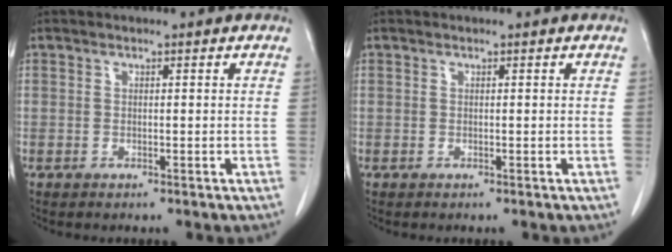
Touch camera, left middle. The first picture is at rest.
{"total": 0.0}